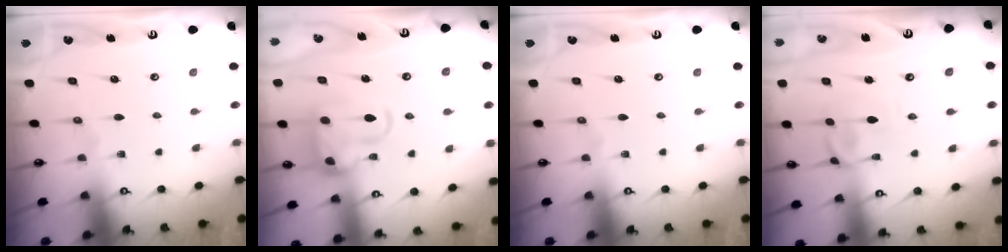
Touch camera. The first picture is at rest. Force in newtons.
{"total": 7.0, "press": 6.8, "slide": 1.5}
{"total": 0.0}
{"total": 1.1, "press": 0.9, "slide": 0.6}